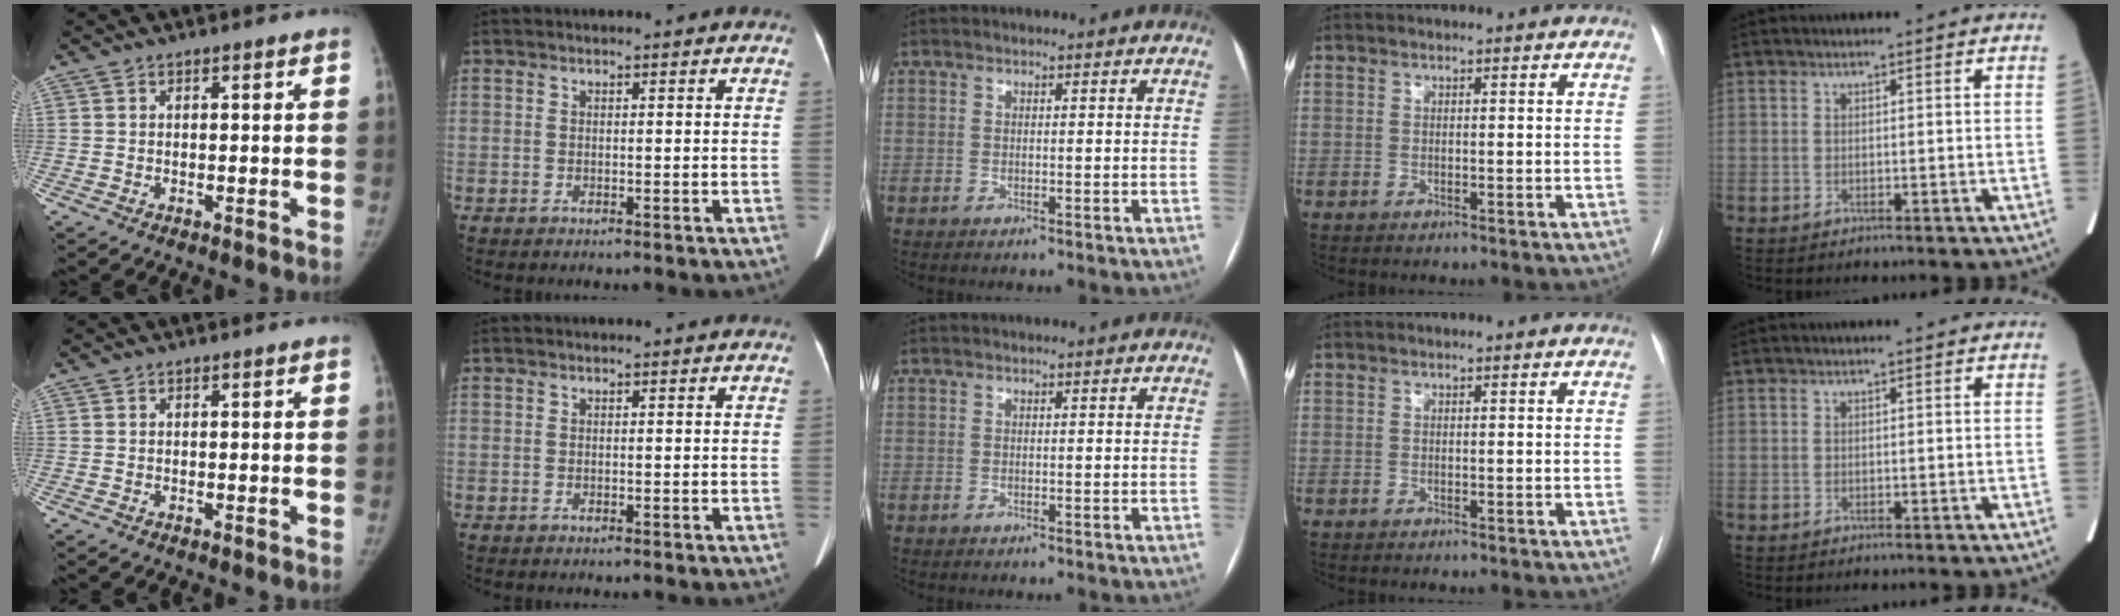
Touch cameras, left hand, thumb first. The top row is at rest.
{}